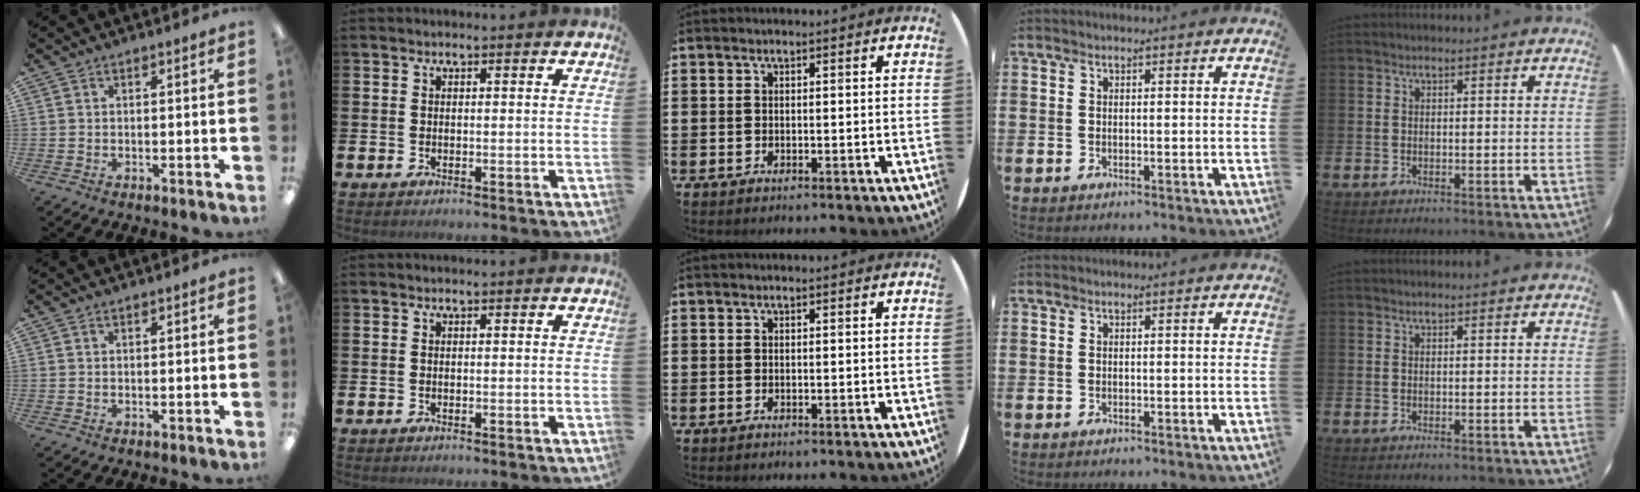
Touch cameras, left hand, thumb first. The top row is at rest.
{"thumb": {"total": 0.5, "force": [0.4, 0.1, 0.3], "torque": [-0.007, 0.003, 0.007]}}